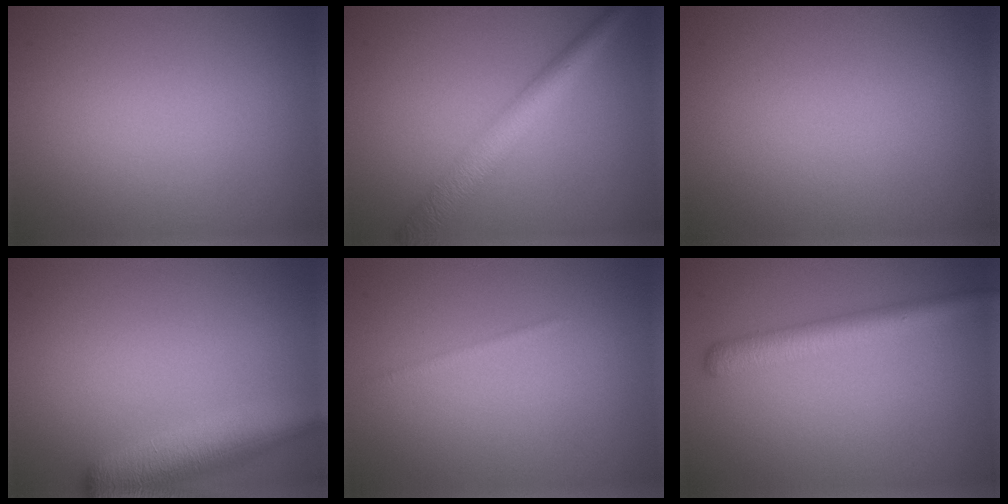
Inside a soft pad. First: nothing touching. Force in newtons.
{"total": 3.9, "press": 3.9, "slide": 0.1}
{"total": 0.0}
{"total": 5.7, "press": 5.6, "slide": 0.3}
{"total": 0.6, "press": 0.6, "slide": 0.1}
{"total": 3.4, "press": 3.4, "slide": 0.1}